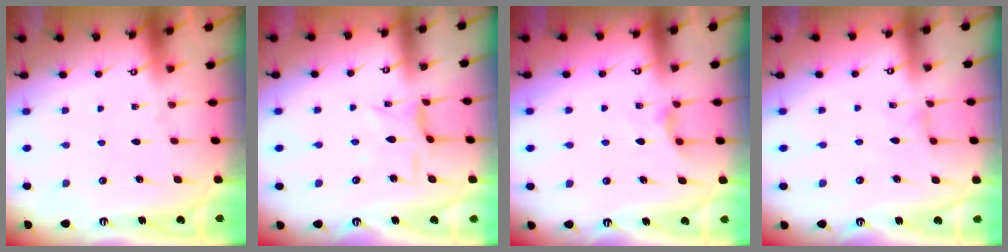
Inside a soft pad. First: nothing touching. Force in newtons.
{"total": 2.9, "press": 2.9, "slide": 0.2}
{"total": 3.8, "press": 3.7, "slide": 0.7}
{"total": 1.0, "press": 1.0, "slide": 0.2}